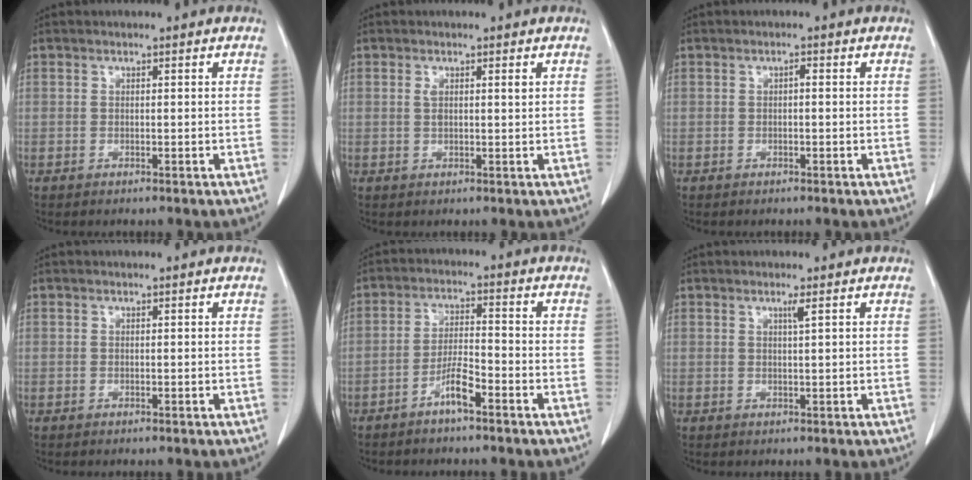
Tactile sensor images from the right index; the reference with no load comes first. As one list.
[{"total": 1.7, "force": [0.7, 0.3, 1.6], "torque": [-0.034, 0.006, 0.013]}, {"total": 0.6, "force": [0.0, 0.2, 0.6], "torque": [-0.010, 0.002, 0.000]}, {"total": 0.0}, {"total": 4.6, "force": [-3.1, 0.4, 3.4], "torque": [-0.070, 0.004, -0.059]}, {"total": 1.2, "force": [0.6, -0.3, 0.9], "torque": [-0.023, -0.004, 0.014]}]